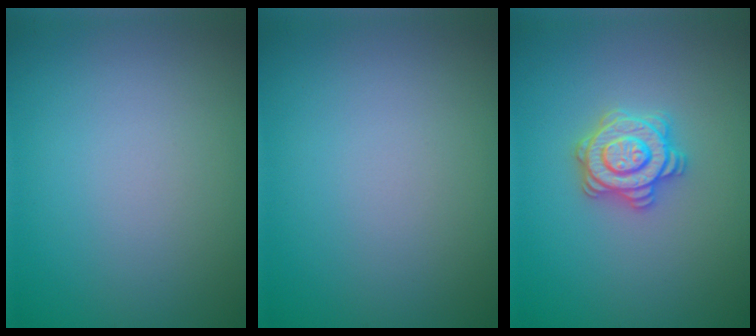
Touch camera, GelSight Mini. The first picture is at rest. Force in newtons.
{"total": 0.0}
{"total": 3.3, "press": 3.3, "slide": 0.6}